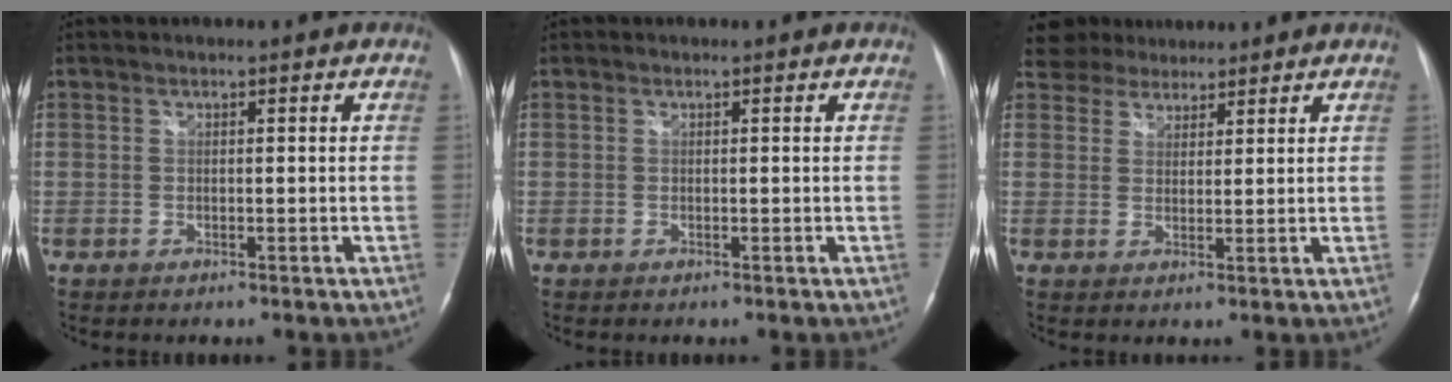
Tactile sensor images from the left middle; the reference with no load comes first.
{"total": 0.0}
{"total": 5.0, "force": [4.6, 2.0, 0.6], "torque": [-0.013, 0.023, 0.082]}